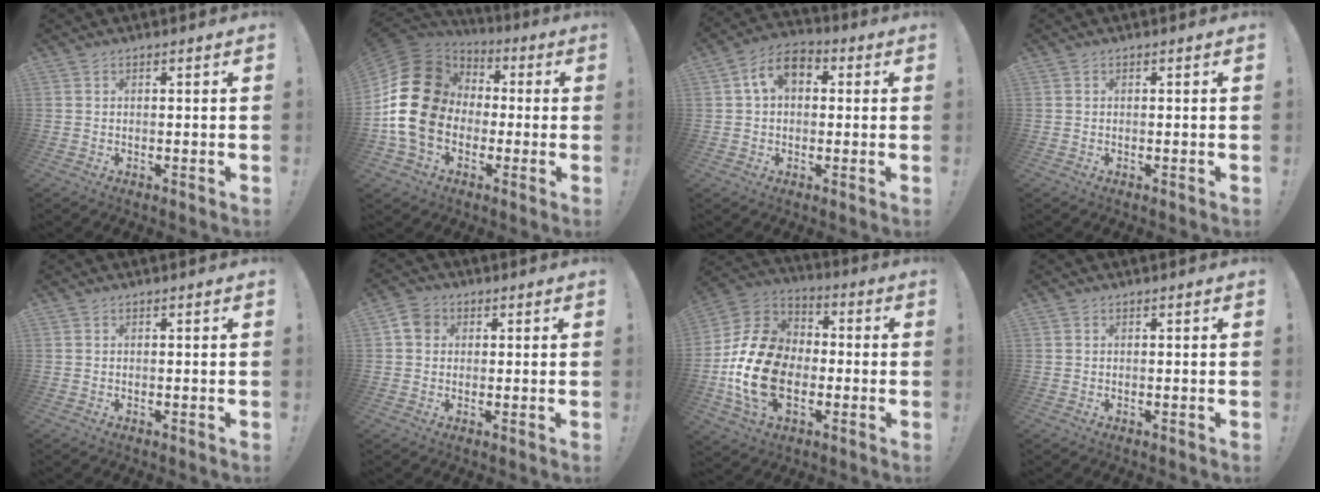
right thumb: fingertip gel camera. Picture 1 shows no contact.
{"total": 22.8, "force": [-0.6, 18.1, 13.9], "torque": [-0.256, 0.016, 0.011]}
{"total": 9.6, "force": [2.4, 6.6, 6.5], "torque": [-0.108, 0.016, 0.049]}
{"total": 0.0}
{"total": 0.0}
{"total": 5.2, "force": [1.4, 4.4, 2.4], "torque": [-0.037, 0.007, 0.029]}
{"total": 21.7, "force": [-4.5, 15.2, 14.8], "torque": [-0.277, 0.035, -0.064]}
{"total": 0.0}